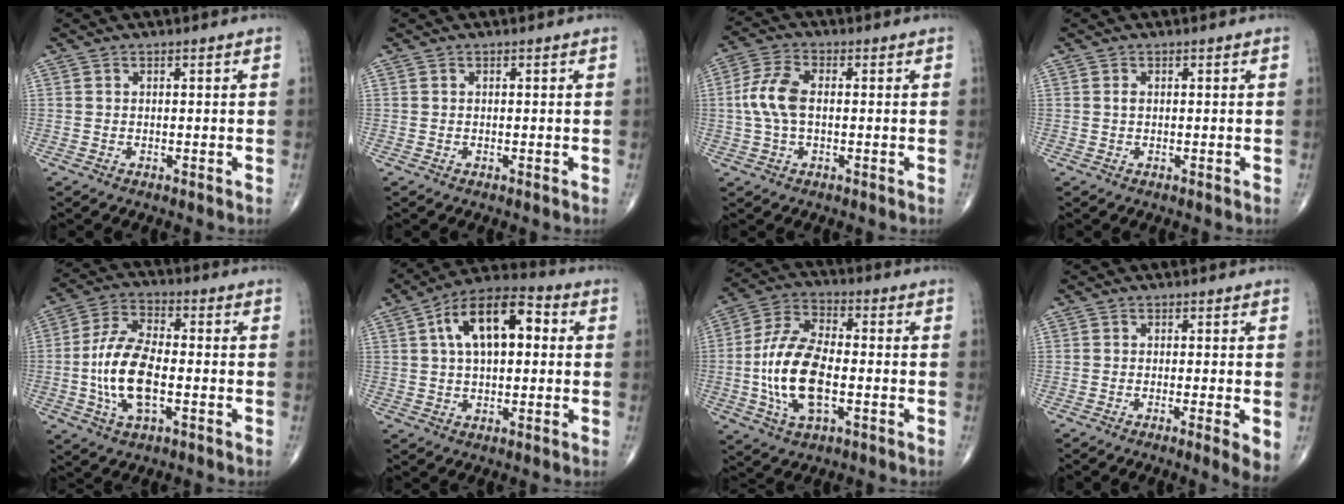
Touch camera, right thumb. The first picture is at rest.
{"total": 0.0}
{"total": 7.4, "force": [0.1, 4.0, 6.2], "torque": [-0.144, 0.017, -0.004]}
{"total": 0.6, "force": [0.1, 0.4, 0.5], "torque": [-0.010, 0.001, 0.001]}
{"total": 13.0, "force": [-2.3, 6.0, 11.3], "torque": [-0.230, 0.016, -0.047]}
{"total": 14.3, "force": [3.1, 7.4, 11.9], "torque": [-0.189, 0.029, 0.044]}
{"total": 15.0, "force": [-2.6, 7.3, 12.9], "torque": [-0.261, 0.018, -0.050]}
{"total": 4.0, "force": [-1.2, 0.4, 3.8], "torque": [-0.066, -0.013, -0.023]}